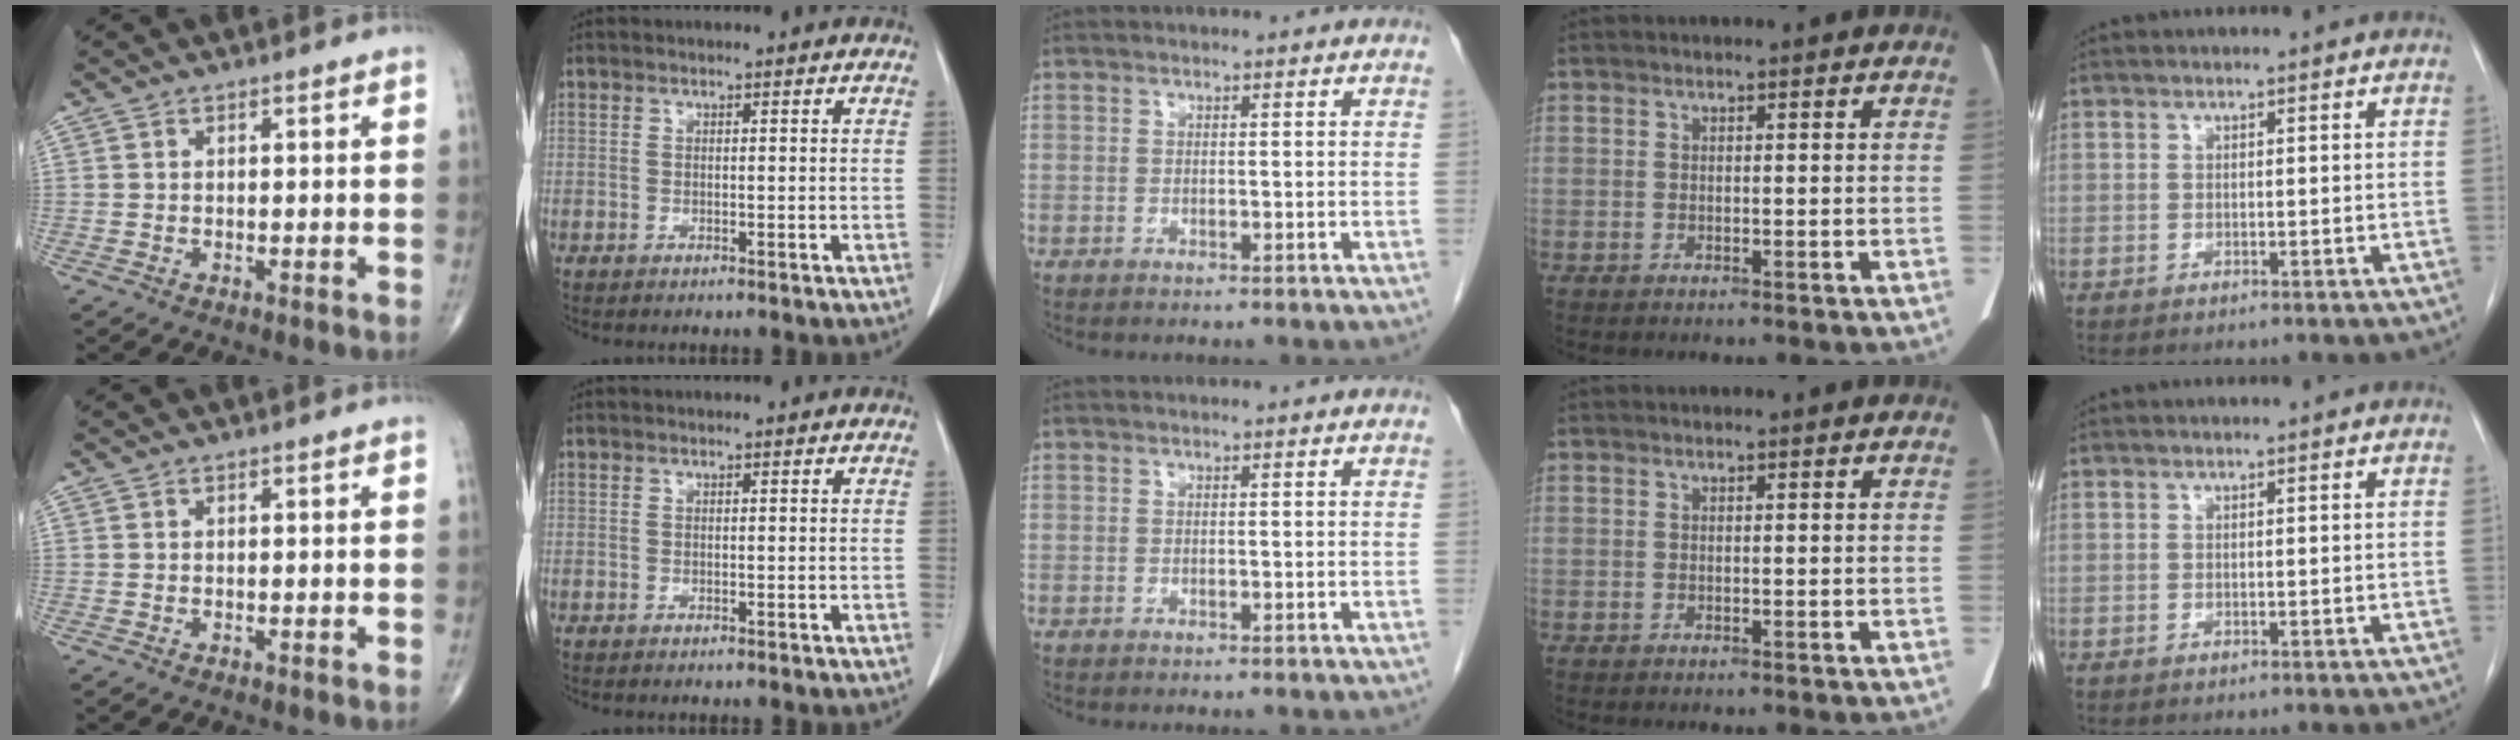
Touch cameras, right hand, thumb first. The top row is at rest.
{}